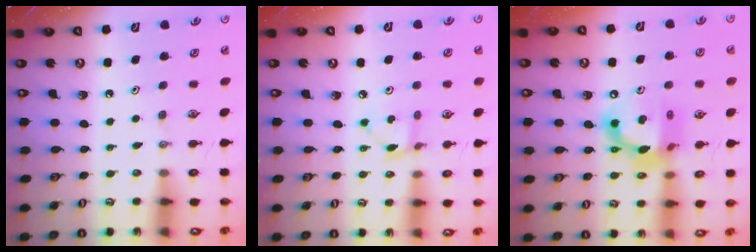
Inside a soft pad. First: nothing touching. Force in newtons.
{"total": 2.4, "press": 2.4, "slide": 0.1}
{"total": 14.3, "press": 14.3, "slide": 0.9}